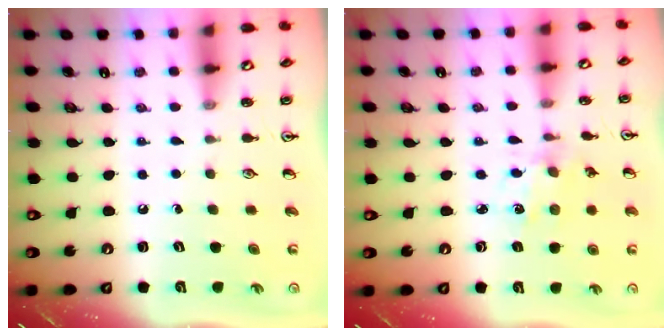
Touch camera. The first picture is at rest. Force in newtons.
{"total": 1.6, "press": 1.6, "slide": 0.2}